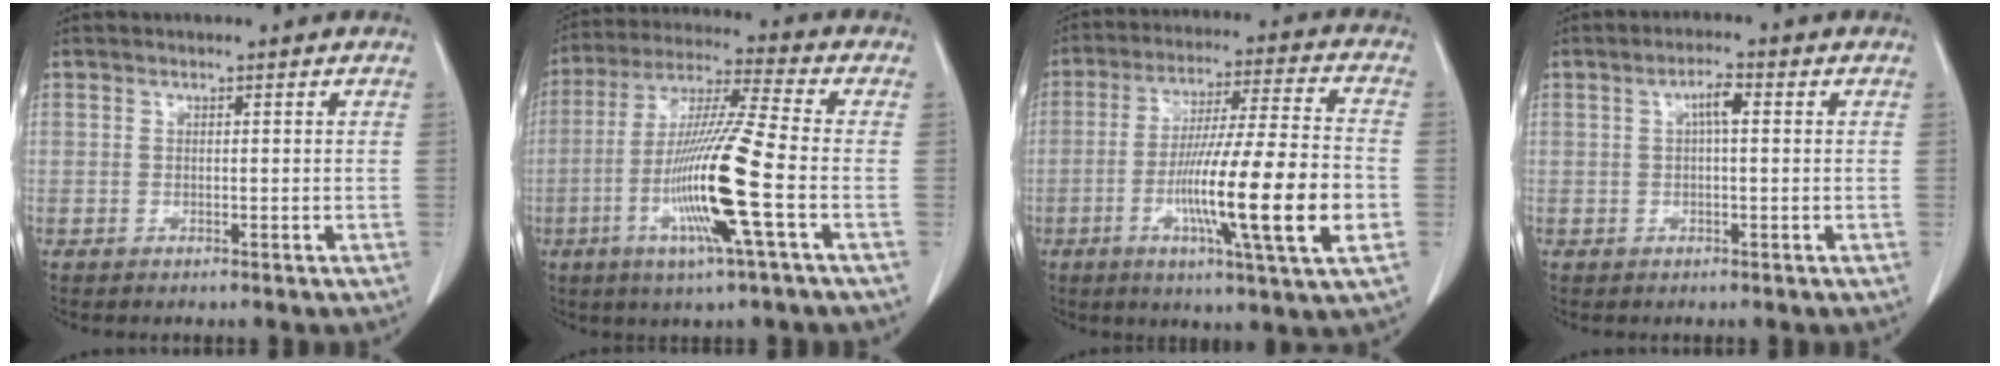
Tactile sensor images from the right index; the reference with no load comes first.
{"total": 14.9, "force": [-4.1, -0.6, 14.3], "torque": [-0.287, -0.013, -0.084]}
{"total": 18.0, "force": [-4.6, 0.1, 17.4], "torque": [-0.283, -0.009, -0.075]}
{"total": 2.9, "force": [0.6, 0.6, 2.7], "torque": [-0.051, 0.008, 0.009]}